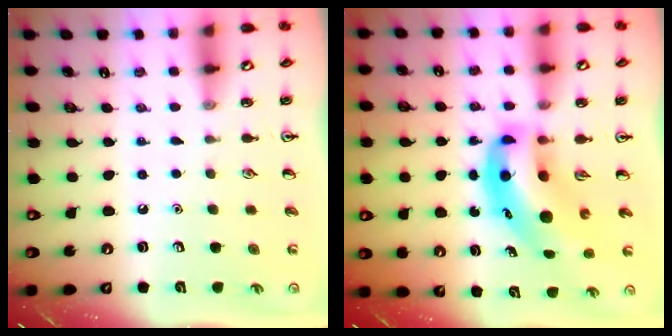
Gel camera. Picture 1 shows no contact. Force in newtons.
{"total": 11.9, "press": 11.4, "slide": 3.2}